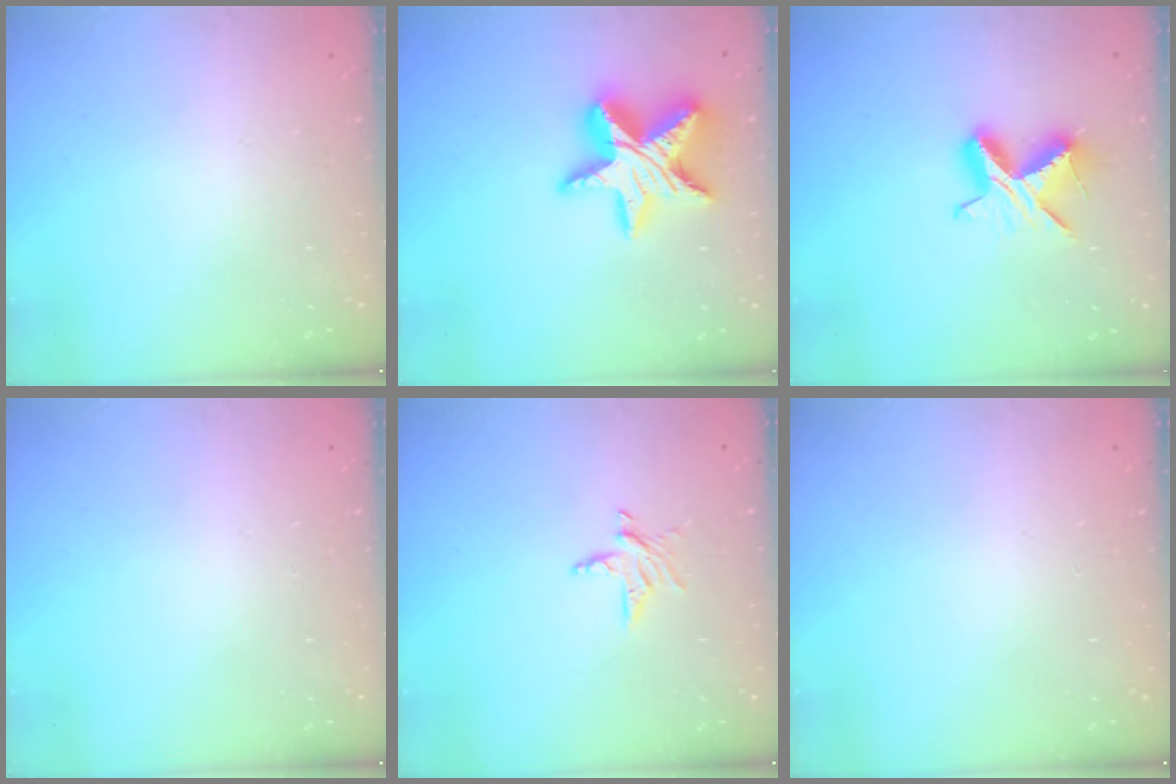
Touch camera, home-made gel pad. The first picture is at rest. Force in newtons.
{"total": 17.0, "press": 16.9, "slide": 1.2}
{"total": 8.5, "press": 8.5, "slide": 0.4}
{"total": 0.0}
{"total": 5.3, "press": 5.2, "slide": 0.4}
{"total": 0.0}